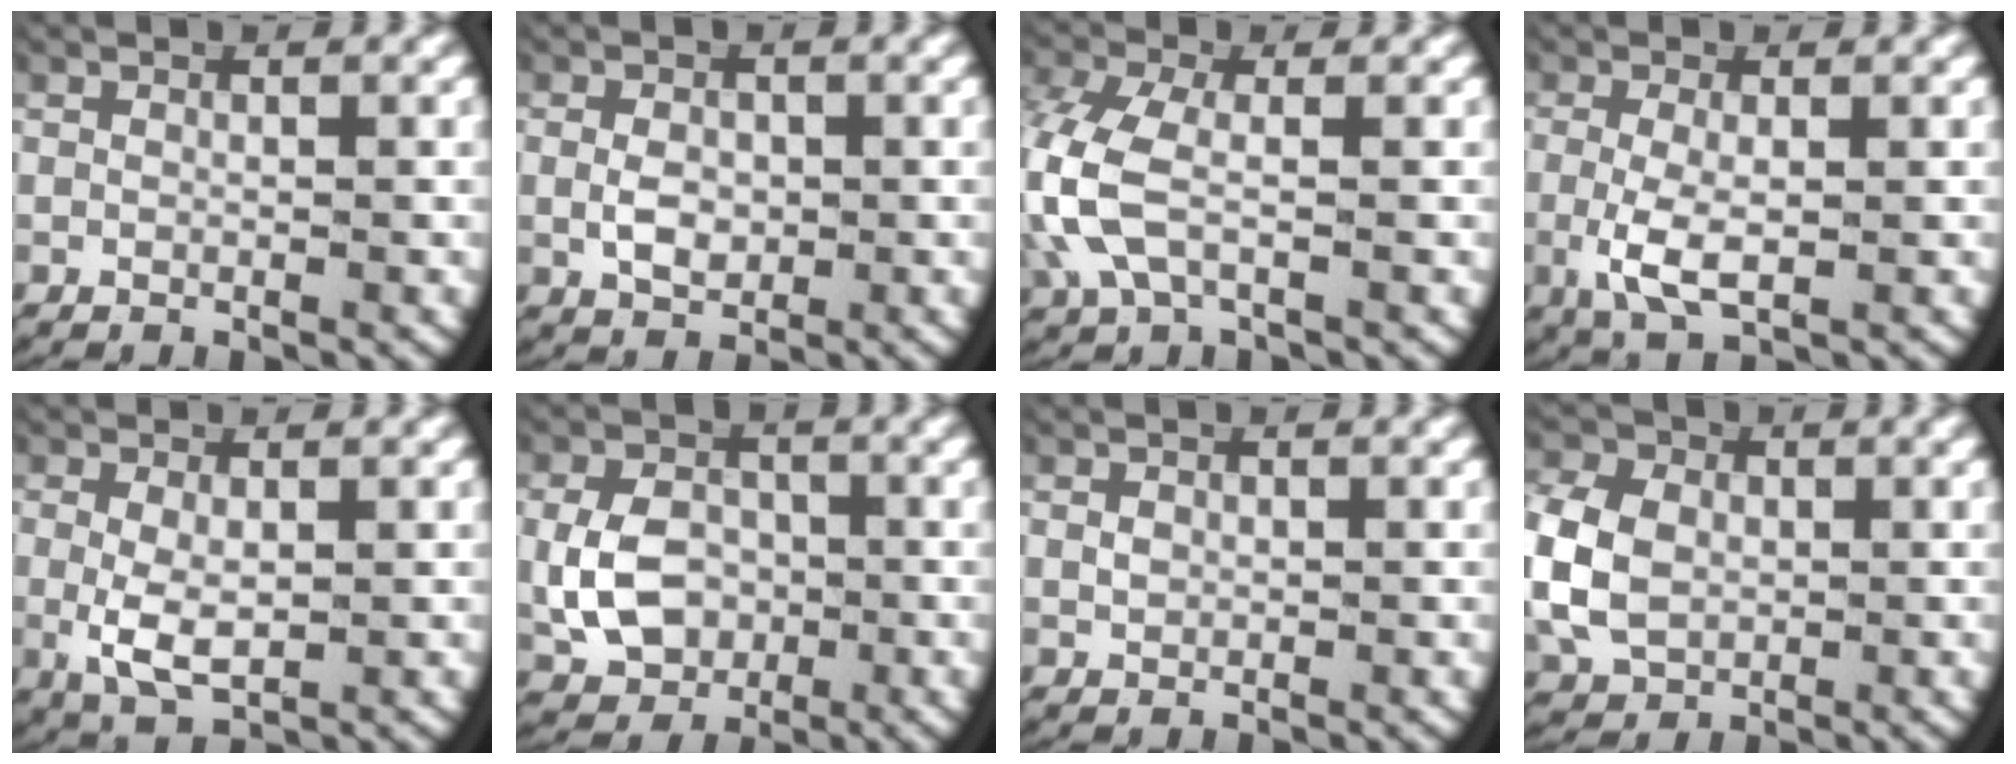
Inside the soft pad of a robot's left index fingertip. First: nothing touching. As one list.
[{"total": 2.7, "force": [-0.3, 2.0, 1.8], "torque": [-0.037, -0.011, 0.003]}, {"total": 4.8, "force": [-0.5, 3.3, 3.4], "torque": [-0.117, -0.022, 0.000]}, {"total": 4.0, "force": [-0.8, 1.8, 3.5], "torque": [-0.080, -0.013, -0.007]}, {"total": 4.4, "force": [-0.8, 2.6, 3.4], "torque": [-0.082, -0.018, -0.002]}, {"total": 5.7, "force": [-0.9, 4.7, 3.1], "torque": [-0.067, -0.019, -0.009]}, {"total": 0.6, "force": [0.1, 0.5, 0.3], "torque": [-0.012, -0.006, 0.009]}, {"total": 6.9, "force": [-0.1, 5.9, 3.5], "torque": [-0.093, -0.013, 0.003]}]